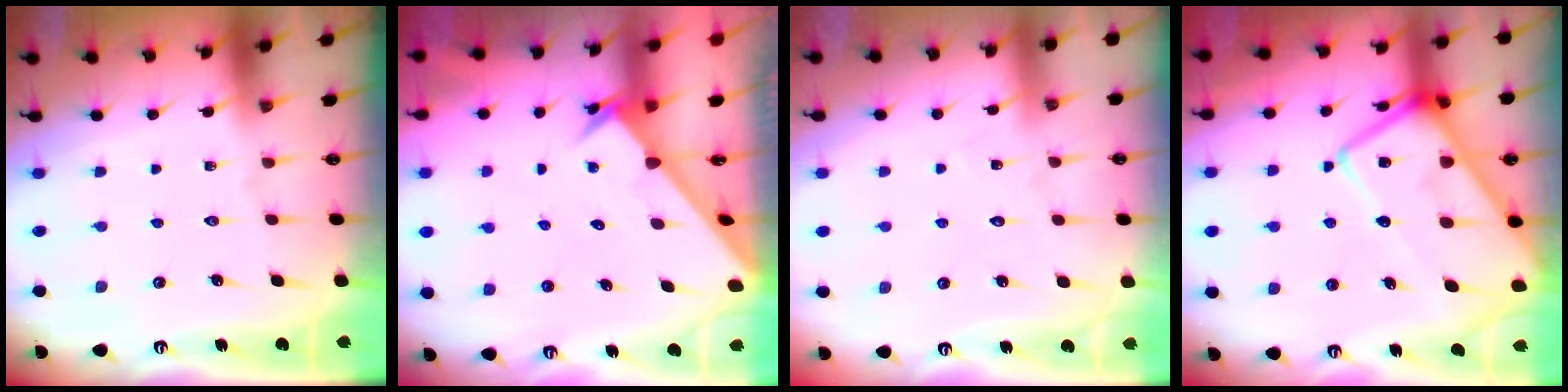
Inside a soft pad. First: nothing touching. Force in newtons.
{"total": 2.5, "press": 2.5, "slide": 0.2}
{"total": 4.7, "press": 4.7, "slide": 0.4}
{"total": 18.9, "press": 18.8, "slide": 1.8}